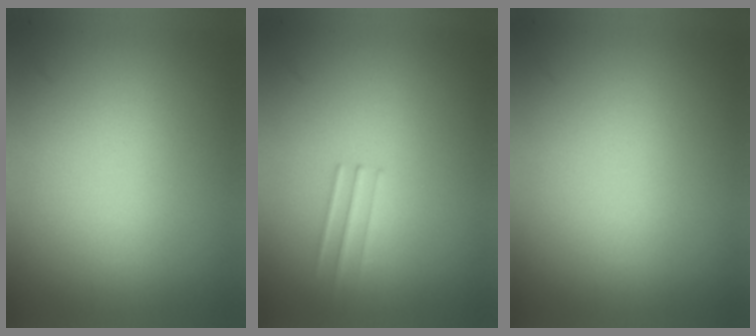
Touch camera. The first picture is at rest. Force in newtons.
{"total": 1.2}
{"total": 0.0}